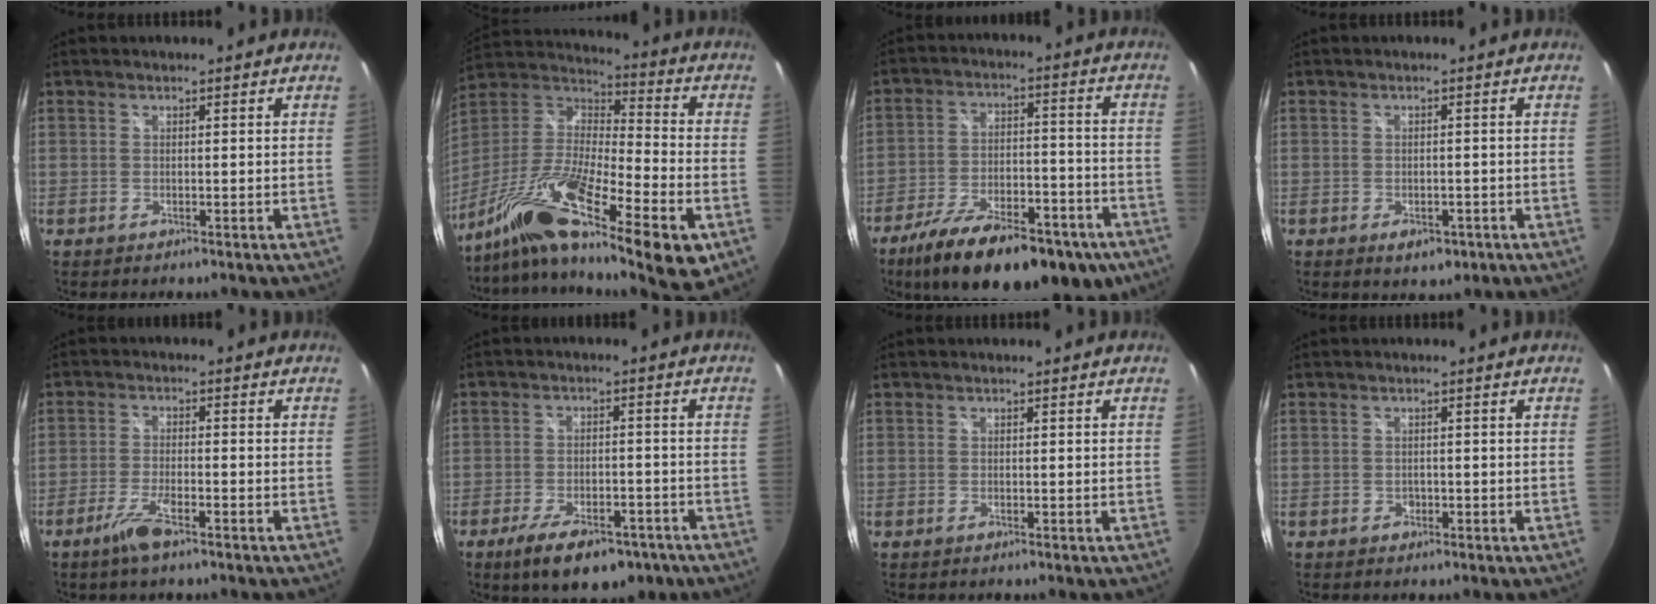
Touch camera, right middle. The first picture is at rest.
{"total": 24.8, "force": [-13.4, 5.4, 20.1], "torque": [-0.348, -0.040, -0.246]}
{"total": 24.3, "force": [-16.9, 9.4, 14.6], "torque": [-0.253, -0.032, -0.240]}
{"total": 3.8, "force": [-1.9, 2.4, 2.3], "torque": [-0.042, -0.009, -0.022]}
{"total": 5.3, "force": [-3.6, 0.9, 3.8], "torque": [-0.092, -0.007, -0.068]}
{"total": 12.2, "force": [-8.1, 5.4, 7.3], "torque": [-0.144, -0.012, -0.118]}
{"total": 0.0}
{"total": 1.1, "force": [-0.5, 0.9, 0.2], "torque": [-0.003, -0.001, -0.005]}